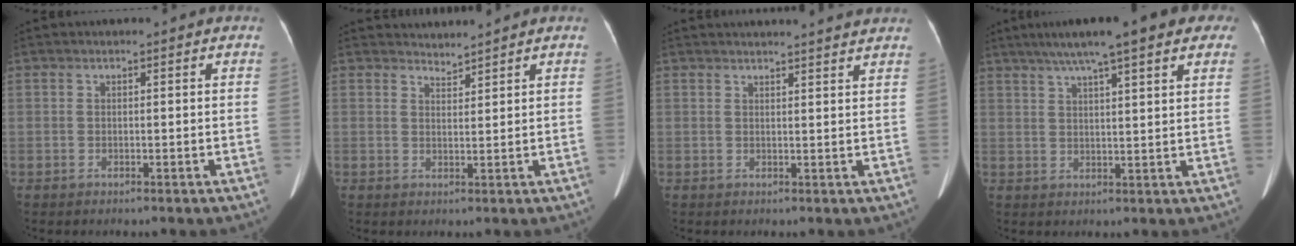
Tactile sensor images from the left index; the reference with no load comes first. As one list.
[{"total": 1.8, "force": [1.7, 0.0, -0.6], "torque": [0.004, 0.003, 0.033]}, {"total": 9.7, "force": [9.3, -0.2, 2.8], "torque": [-0.035, 0.011, 0.094]}, {"total": 15.1, "force": [10.4, 2.6, 10.6], "torque": [-0.157, 0.041, 0.136]}]